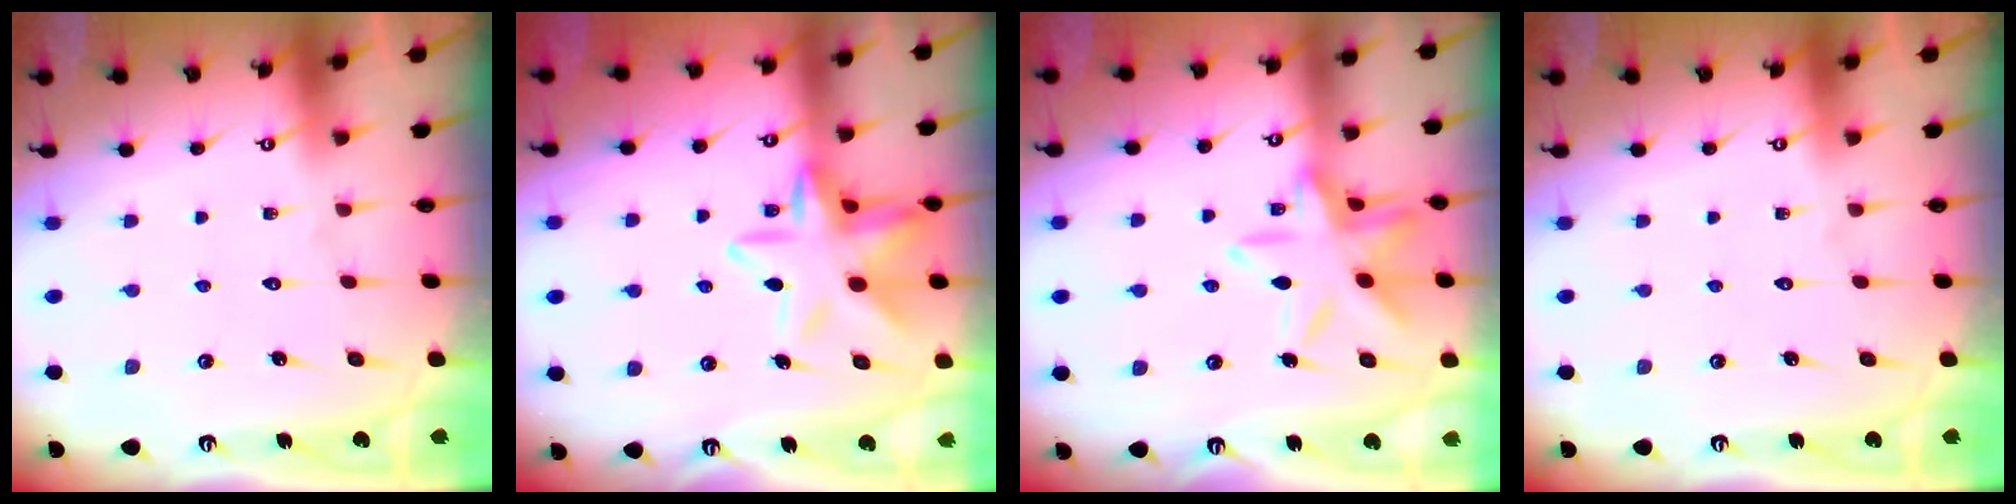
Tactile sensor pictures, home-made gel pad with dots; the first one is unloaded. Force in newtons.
{"total": 13.7, "press": 13.6, "slide": 1.3}
{"total": 14.0, "press": 14.0, "slide": 0.8}
{"total": 0.0}